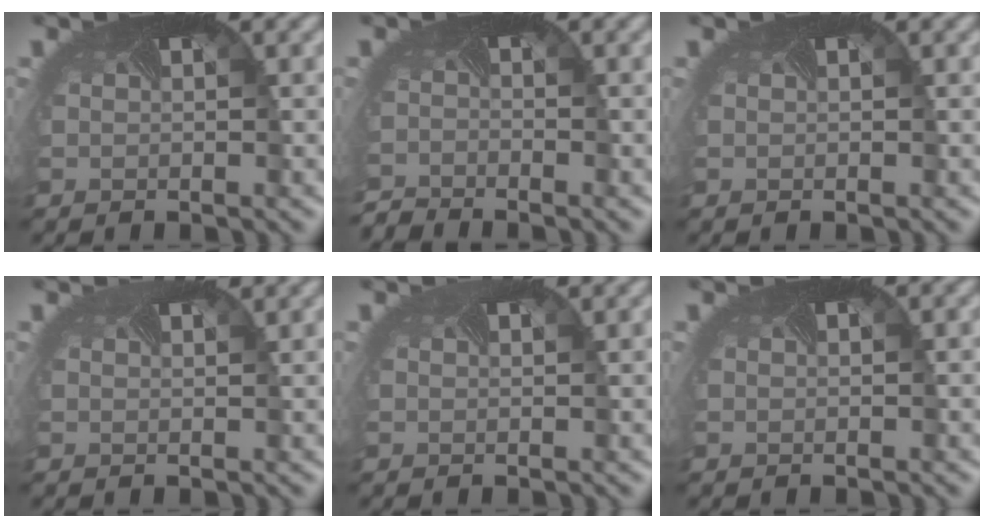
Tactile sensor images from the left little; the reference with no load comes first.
{"total": 2.6, "force": [-2.5, -0.4, -0.6], "torque": [-0.002, -0.021, -0.054]}
{"total": 0.0}
{"total": 1.4, "force": [1.3, -0.1, 0.4], "torque": [-0.004, 0.002, 0.013]}
{"total": 1.0, "force": [0.9, 0.0, 0.3], "torque": [-0.001, 0.000, 0.008]}
{"total": 0.6, "force": [0.5, -0.2, -0.3], "torque": [0.003, -0.003, 0.006]}